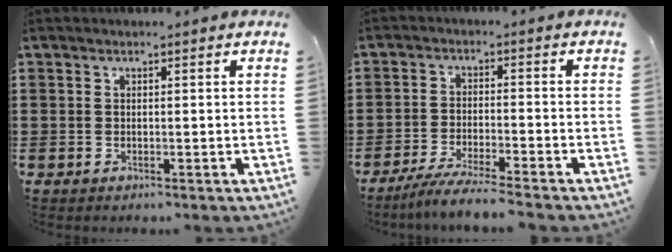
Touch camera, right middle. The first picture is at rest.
{"total": 4.8, "force": [-4.4, -0.2, 1.8], "torque": [-0.037, -0.008, -0.085]}